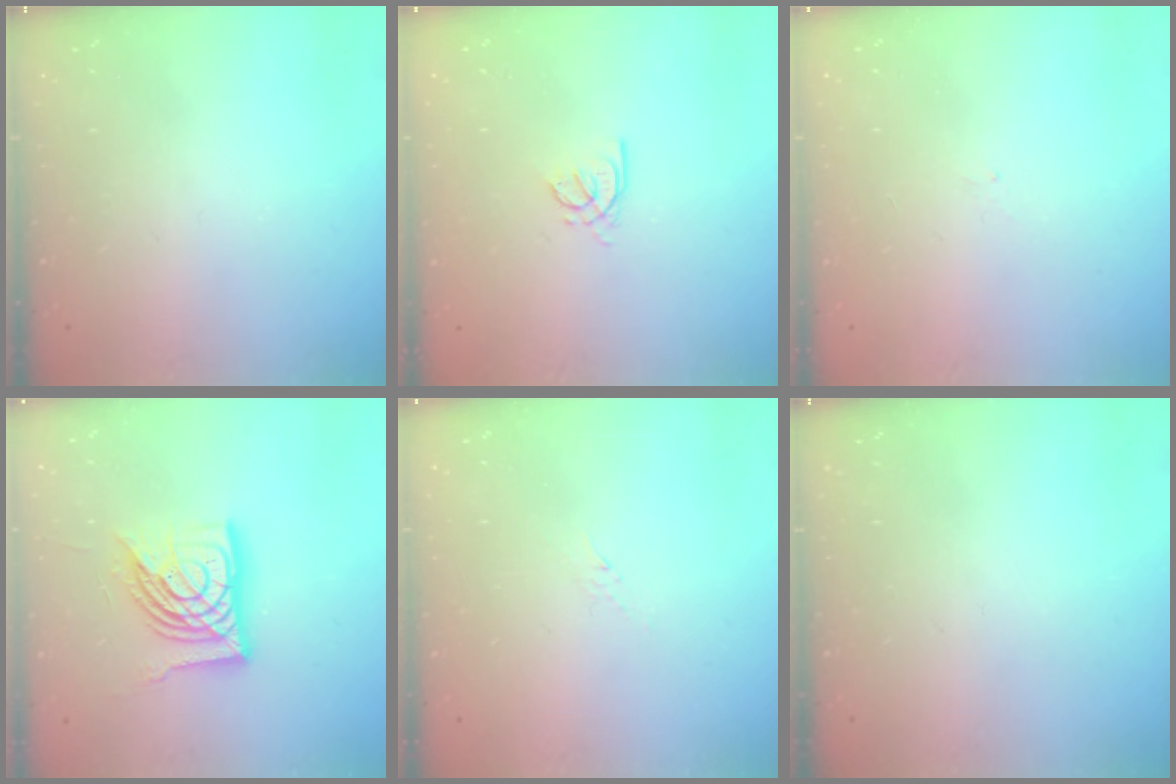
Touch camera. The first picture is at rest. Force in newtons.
{"total": 2.1, "press": 2.0, "slide": 0.6}
{"total": 1.3, "press": 1.2, "slide": 0.5}
{"total": 16.7, "press": 16.6, "slide": 1.9}
{"total": 2.8, "press": 2.7, "slide": 0.6}
{"total": 0.0}